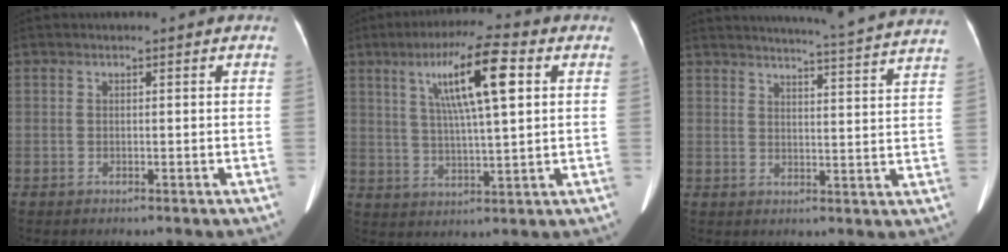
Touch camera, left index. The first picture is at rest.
{"total": 11.7, "force": [4.1, 1.2, 10.9], "torque": [-0.193, 0.018, 0.070]}
{"total": 20.0, "force": [18.9, -1.2, 6.5], "torque": [-0.103, -0.060, 0.219]}